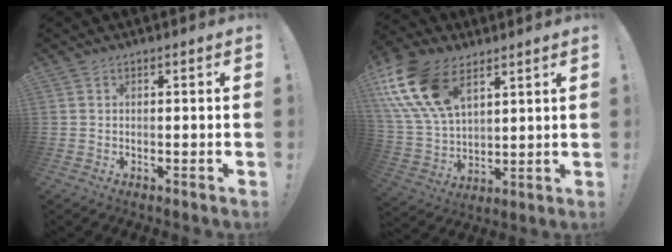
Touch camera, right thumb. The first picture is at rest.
{"total": 19.7, "force": [10.3, 11.5, 12.3], "torque": [-0.258, -0.047, 0.190]}